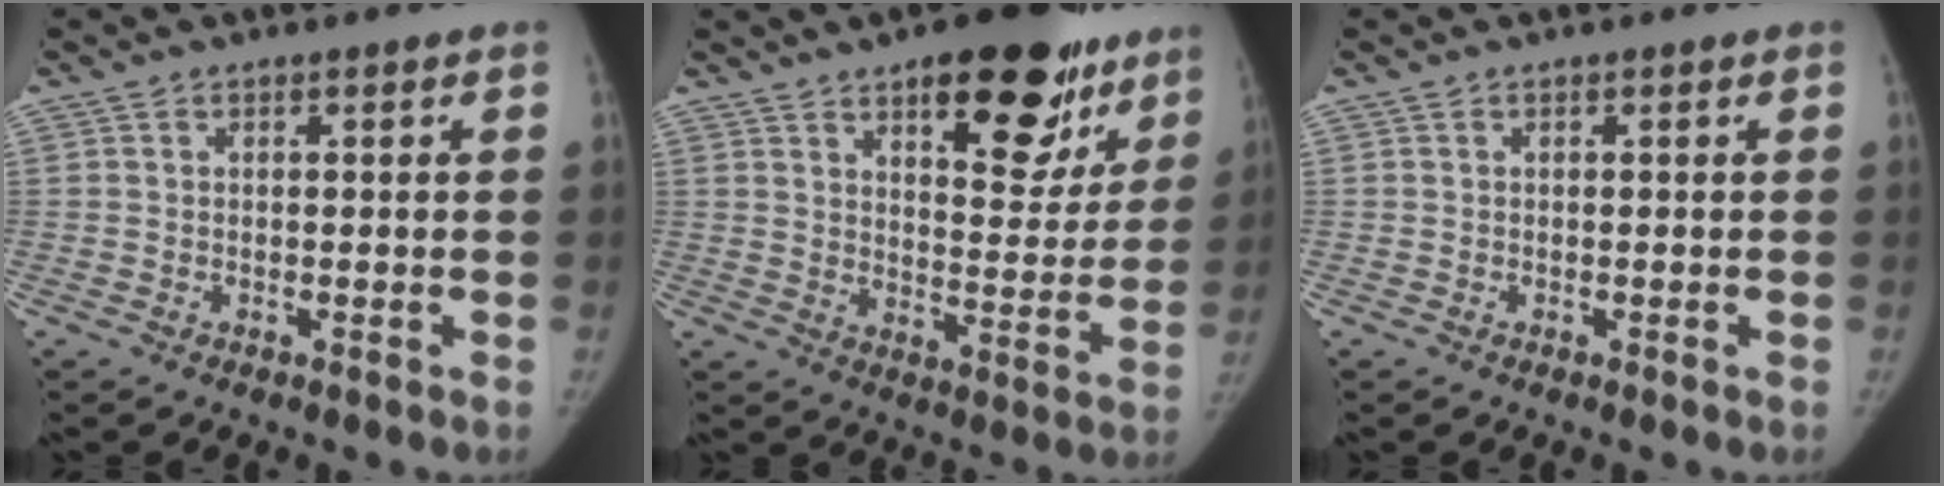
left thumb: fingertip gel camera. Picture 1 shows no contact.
{"total": 20.3, "force": [11.9, 8.9, 13.8], "torque": [-0.126, -0.051, 0.169]}
{"total": 0.0}